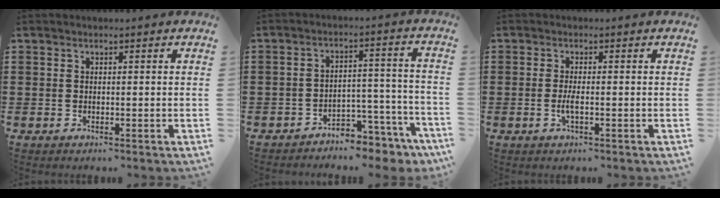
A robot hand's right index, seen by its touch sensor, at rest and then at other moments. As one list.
[{"total": 5.0, "force": [-4.7, 1.2, 1.2], "torque": [-0.021, 0.013, -0.093]}, {"total": 2.2, "force": [-0.7, 0.4, 2.1], "torque": [-0.044, -0.003, -0.014]}]